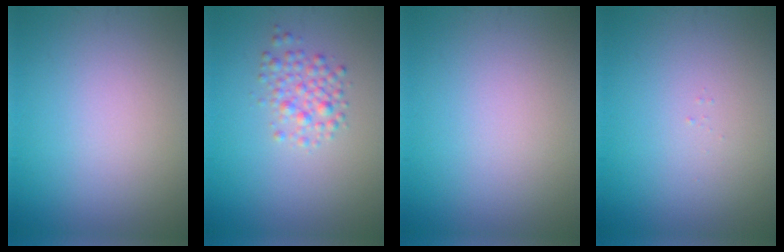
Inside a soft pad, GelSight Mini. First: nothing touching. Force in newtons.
{"total": 2.3, "press": 2.3, "slide": 0.1}
{"total": 0.0}
{"total": 0.0}